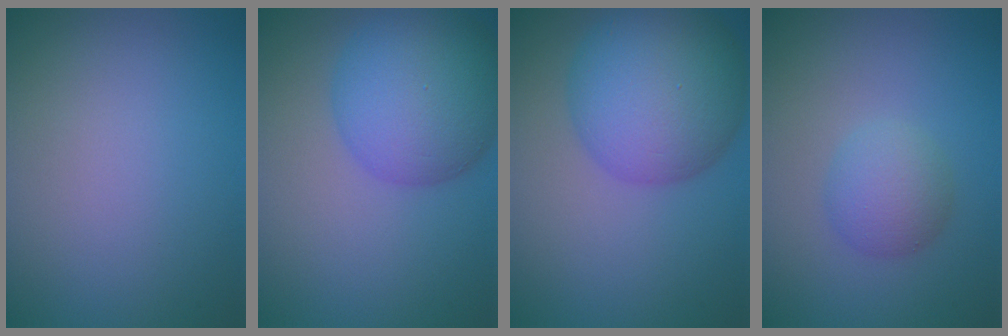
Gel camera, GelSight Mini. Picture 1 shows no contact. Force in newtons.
{"total": 8.7, "press": 8.7, "slide": 0.4}
{"total": 9.6, "press": 9.6, "slide": 0.3}
{"total": 2.9, "press": 2.9, "slide": 0.1}